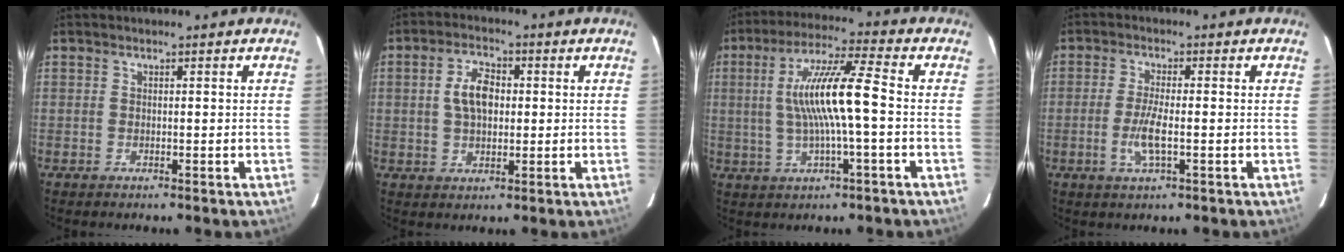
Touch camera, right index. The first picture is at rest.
{"total": 6.6, "force": [0.7, 4.0, 5.2], "torque": [-0.097, 0.014, 0.016]}
{"total": 11.1, "force": [-0.1, -0.1, 11.1], "torque": [-0.207, 0.008, 0.003]}
{"total": 5.0, "force": [-1.3, 0.8, 4.8], "torque": [-0.096, -0.007, -0.027]}